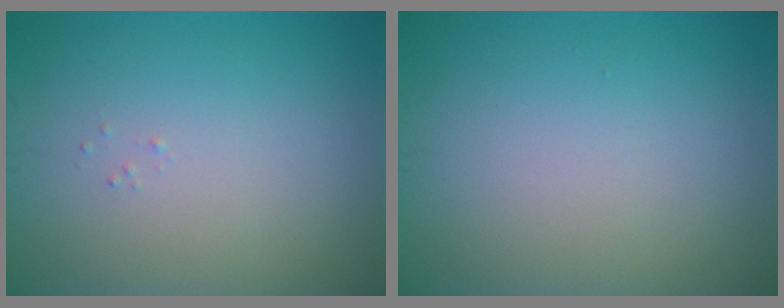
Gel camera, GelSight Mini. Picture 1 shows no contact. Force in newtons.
{"total": 0.0}